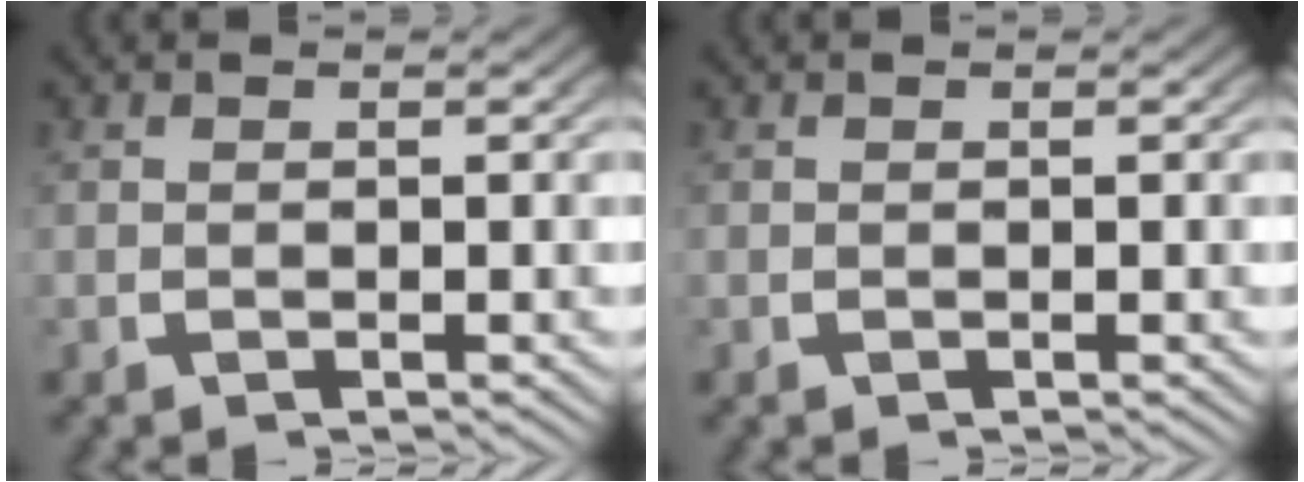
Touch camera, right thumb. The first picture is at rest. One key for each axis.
{"total": 0.0}